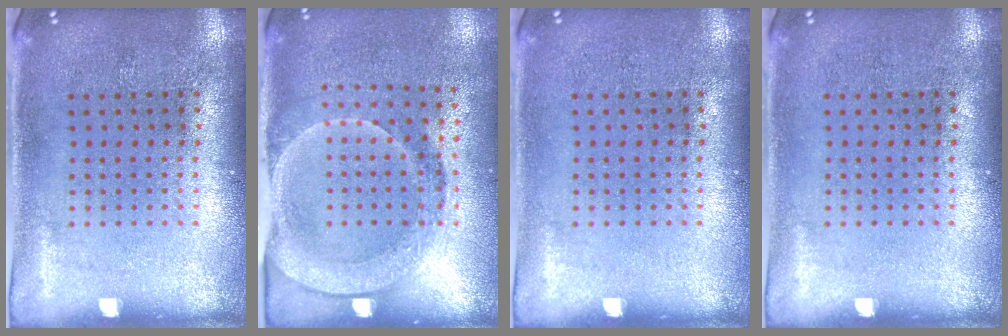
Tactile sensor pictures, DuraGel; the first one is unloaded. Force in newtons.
{"total": 1.8, "press": 1.5, "slide": 1.0}
{"total": 0.0}
{"total": 0.0}